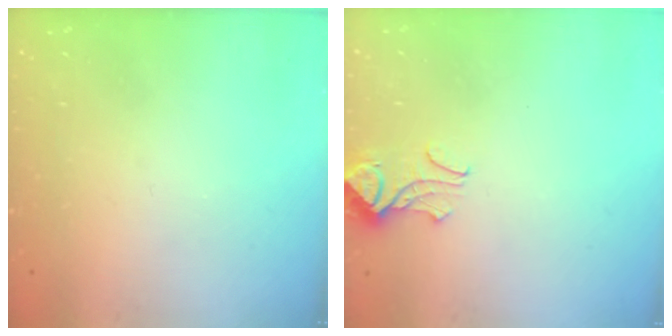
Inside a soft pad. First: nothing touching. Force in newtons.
{"total": 1.2, "press": 0.6, "slide": 1.0}